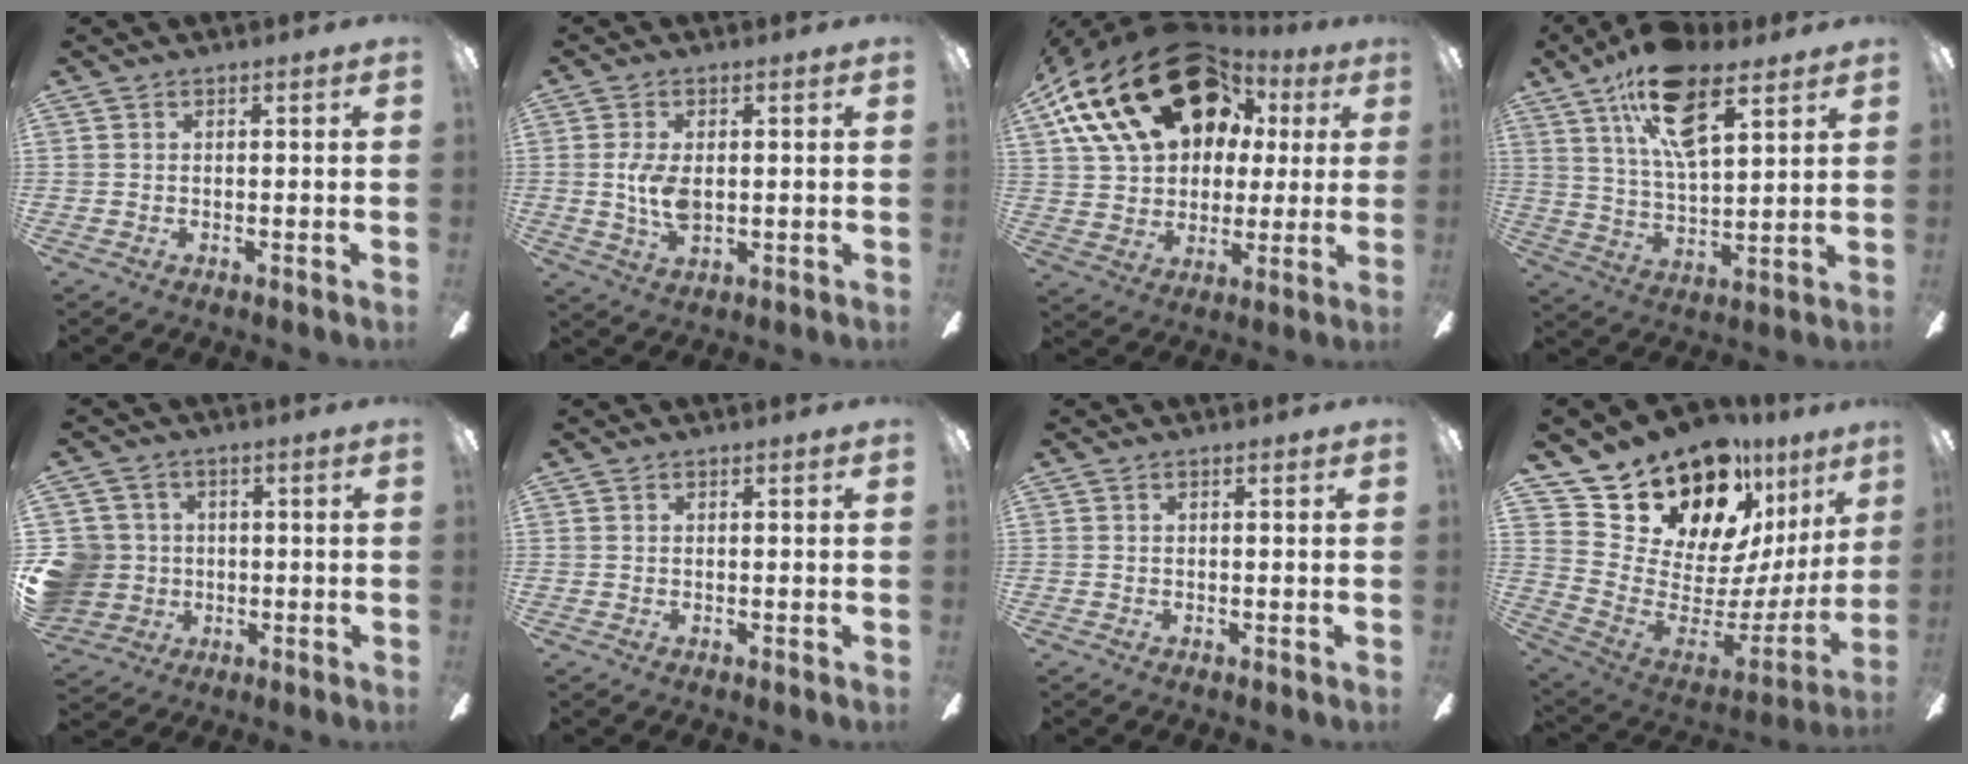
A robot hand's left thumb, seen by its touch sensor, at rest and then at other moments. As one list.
[{"total": 6.8, "force": [0.0, 3.8, 5.7], "torque": [-0.125, -0.003, -0.006]}, {"total": 27.1, "force": [13.7, 17.4, 15.7], "torque": [-0.295, -0.052, 0.254]}, {"total": 16.9, "force": [9.8, 7.4, 11.6], "torque": [-0.196, -0.028, 0.169]}, {"total": 9.9, "force": [-0.5, 9.5, 2.4], "torque": [-0.087, 0.013, -0.003]}, {"total": 0.0}, {"total": 0.0}, {"total": 18.9, "force": [15.6, 7.6, 7.5], "torque": [-0.130, -0.141, 0.288]}]